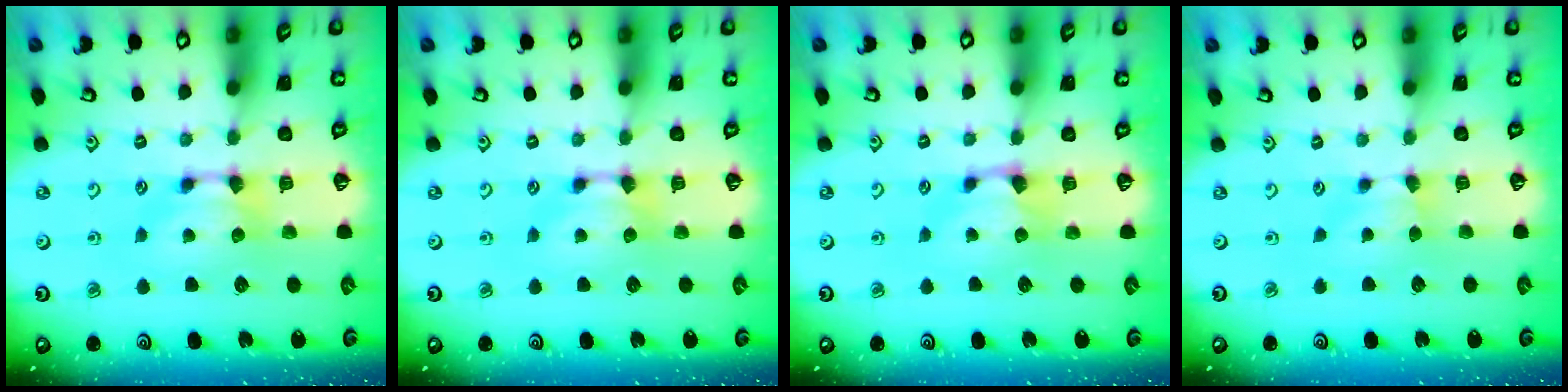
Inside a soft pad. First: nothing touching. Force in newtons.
{"total": 0.0}
{"total": 0.8, "press": 0.3, "slide": 0.7}
{"total": 1.2, "press": 1.1, "slide": 0.4}